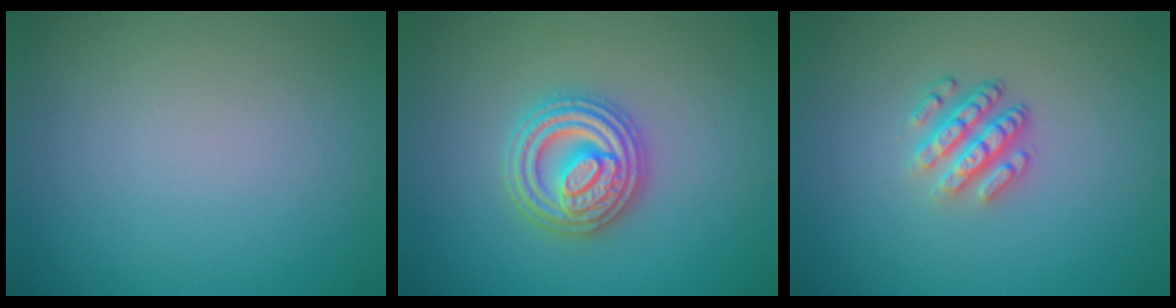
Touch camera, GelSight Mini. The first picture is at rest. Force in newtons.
{"total": 4.9, "press": 4.8, "slide": 0.8}
{"total": 3.6, "press": 2.6, "slide": 2.4}